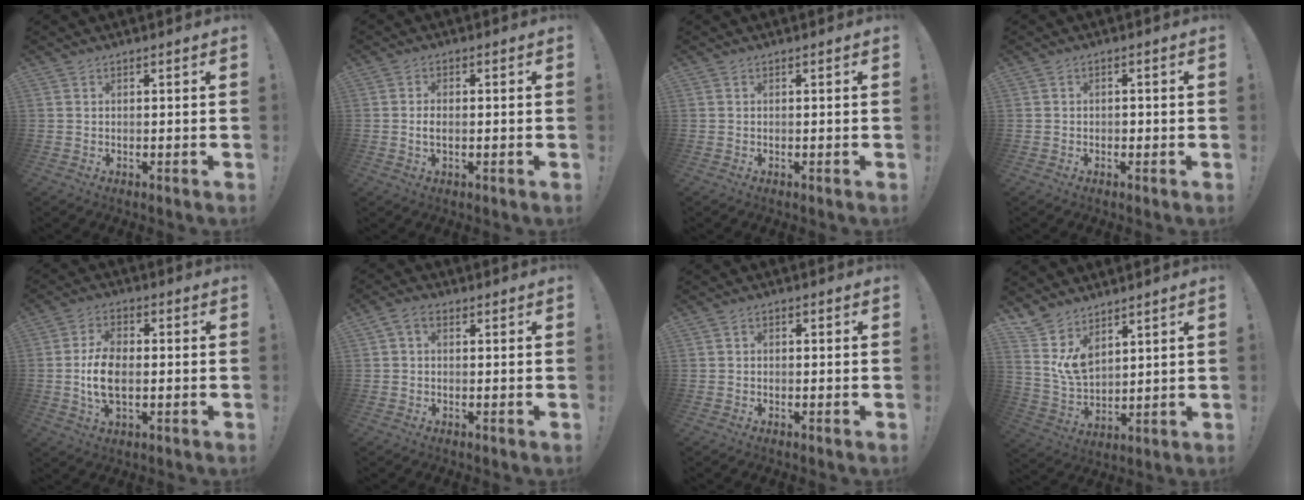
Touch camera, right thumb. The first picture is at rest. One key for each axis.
{"total": 2.2, "fx": -0.1, "fy": 1.1, "fz": 1.9, "tx": -0.041, "ty": 0.004, "tz": -0.004}
{"total": 0.0}
{"total": 1.4, "fx": -0.8, "fy": 1.0, "fz": 0.6, "tx": -0.010, "ty": 0.004, "tz": -0.016}
{"total": 9.2, "fx": -0.6, "fy": 5.4, "fz": 7.4, "tx": -0.133, "ty": -0.006, "tz": -0.013}
{"total": 3.0, "fx": 0.6, "fy": 2.0, "fz": 2.2, "tx": -0.039, "ty": 0.002, "tz": 0.011}
{"total": 1.3, "fx": -0.8, "fy": 0.8, "fz": 0.7, "tx": -0.009, "ty": 0.005, "tz": -0.016}
{"total": 9.3, "fx": 5.9, "fy": 5.5, "fz": 4.5, "tx": -0.086, "ty": -0.036, "tz": 0.122}